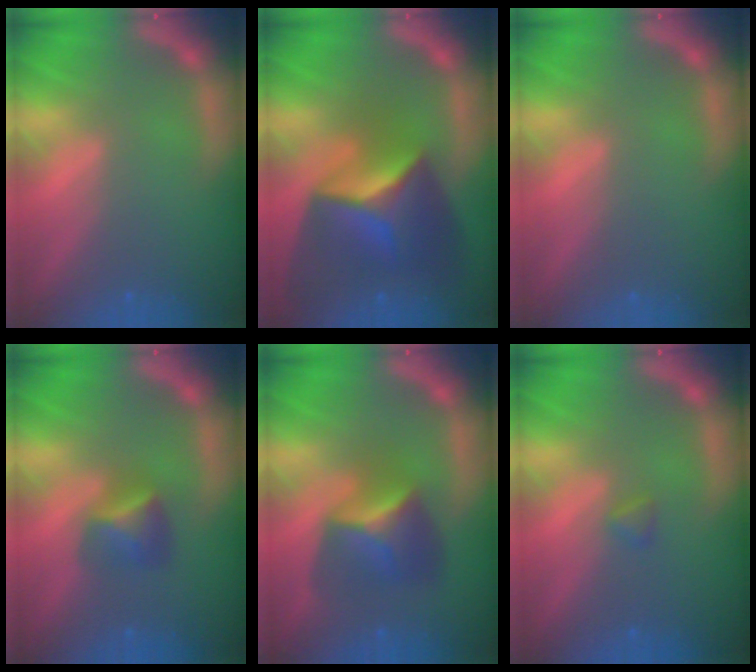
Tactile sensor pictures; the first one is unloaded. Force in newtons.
{"total": 10.0}
{"total": 0.0}
{"total": 2.9}
{"total": 5.4}
{"total": 0.9}